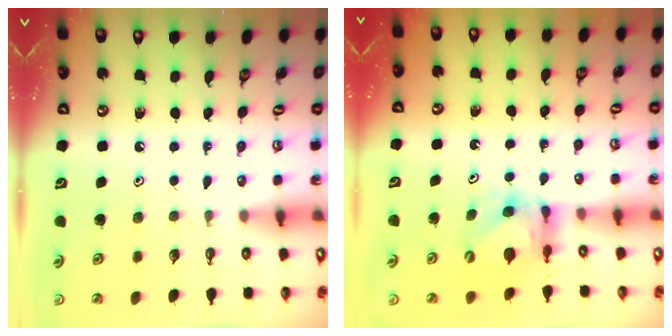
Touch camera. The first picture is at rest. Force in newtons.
{"total": 6.5, "press": 6.5, "slide": 0.6}